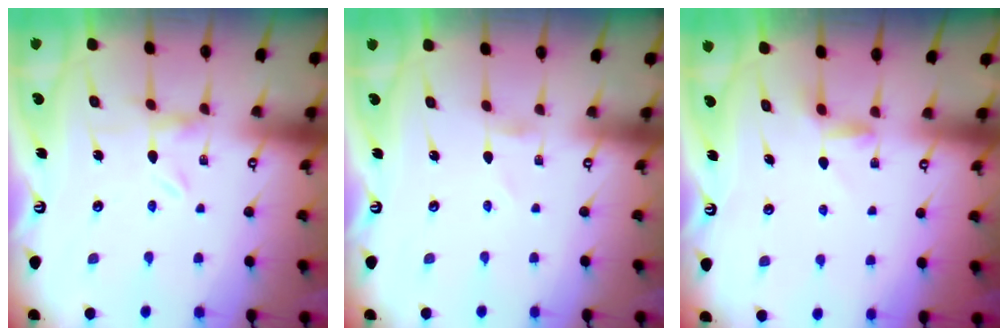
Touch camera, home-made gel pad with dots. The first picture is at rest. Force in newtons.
{"total": 0.0}
{"total": 4.6, "press": 4.6, "slide": 0.4}